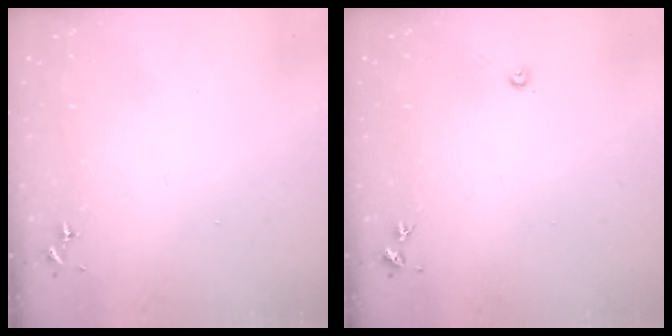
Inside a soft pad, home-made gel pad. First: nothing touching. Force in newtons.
{"total": 2.7, "press": 2.7, "slide": 0.2}